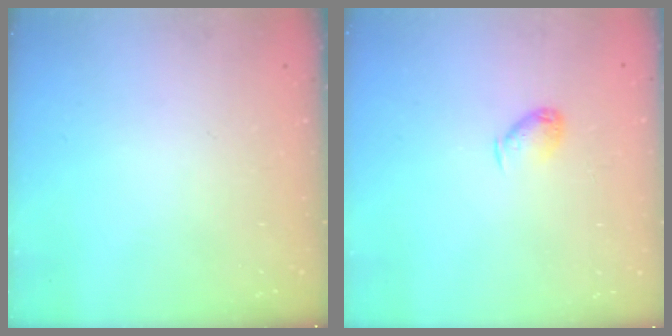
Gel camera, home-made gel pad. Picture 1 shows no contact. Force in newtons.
{"total": 6.0, "press": 5.9, "slide": 0.9}